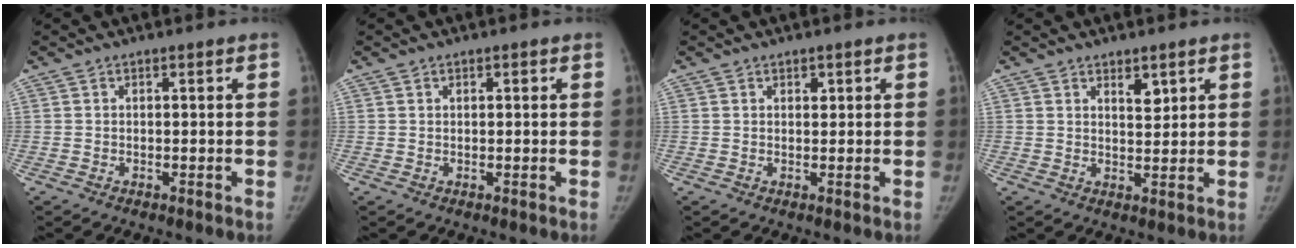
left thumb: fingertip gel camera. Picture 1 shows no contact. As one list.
[{"total": 0.7, "force": [0.3, 0.5, 0.3], "torque": [0.002, 0.001, 0.002]}, {"total": 1.1, "force": [0.6, 0.8, 0.5], "torque": [0.001, -0.002, 0.007]}, {"total": 3.2, "force": [1.9, 1.6, 2.0], "torque": [-0.016, -0.015, 0.032]}]